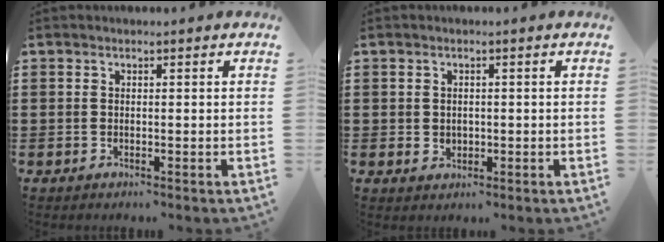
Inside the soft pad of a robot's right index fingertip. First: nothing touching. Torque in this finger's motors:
{"motor_torque": [2.14, 0.00, 0.05, 0.03]}